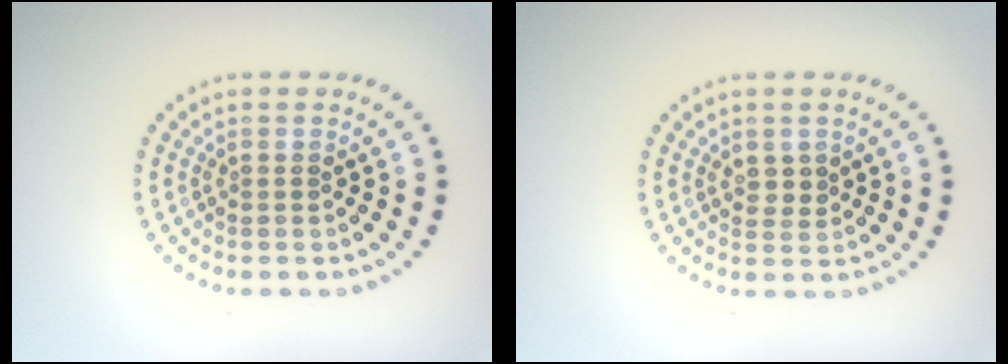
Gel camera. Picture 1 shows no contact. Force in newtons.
{"total": 1.4, "press": 1.2, "slide": 0.6}